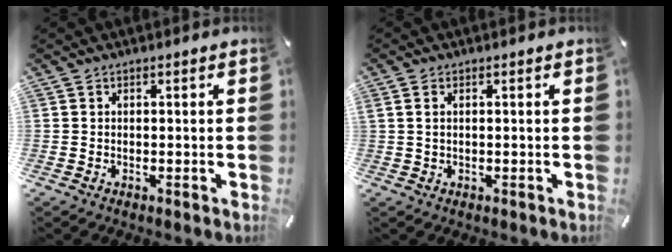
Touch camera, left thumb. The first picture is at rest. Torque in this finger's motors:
{"motor_torque": [1.80, 1.83, 0.91, 0.34, 0.32]}